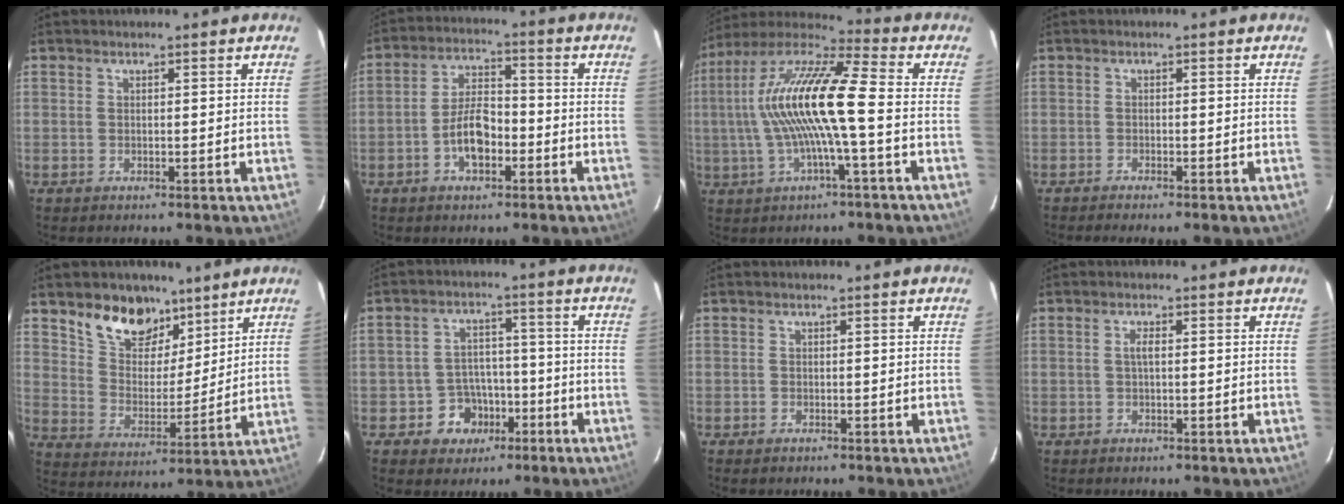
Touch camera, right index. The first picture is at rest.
{"total": 7.6, "force": [-3.1, 3.7, 5.9], "torque": [-0.119, 0.014, -0.050]}
{"total": 16.5, "force": [-0.6, 2.2, 16.4], "torque": [-0.305, 0.013, -0.019]}
{"total": 2.0, "force": [-1.8, 0.0, 0.9], "torque": [-0.029, -0.007, -0.030]}
{"total": 12.4, "force": [8.7, 7.2, 5.1], "torque": [-0.099, 0.010, 0.161]}
{"total": 7.3, "force": [-3.6, 6.2, 1.8], "torque": [-0.051, 0.024, -0.044]}
{"total": 0.8, "force": [-0.7, 0.4, 0.1], "torque": [-0.006, -0.001, -0.013]}
{"total": 1.4, "force": [0.0, 0.3, 1.3], "torque": [-0.026, 0.003, -0.002]}